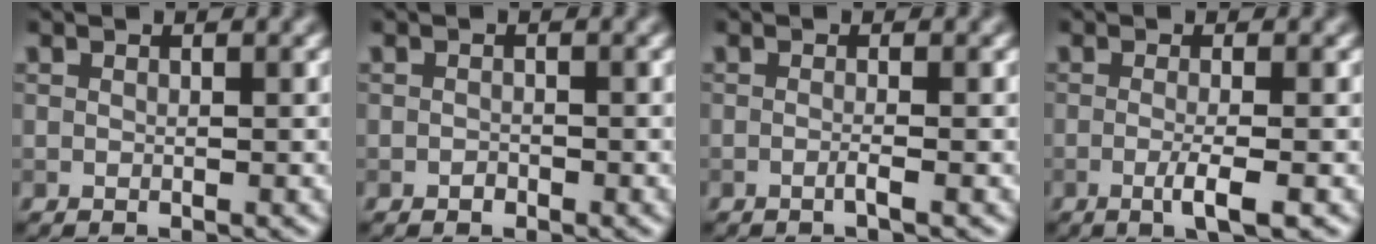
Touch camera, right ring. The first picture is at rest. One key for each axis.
{"total": 0.6, "fx": -0.5, "fy": 0.4, "fz": 0.2, "tx": -0.003, "ty": -0.006, "tz": -0.011}
{"total": 1.1, "fx": -0.6, "fy": 0.2, "fz": 1.0, "tx": -0.015, "ty": -0.004, "tz": -0.018}
{"total": 2.7, "fx": -0.9, "fy": 0.5, "fz": 2.5, "tx": -0.041, "ty": -0.006, "tz": -0.022}